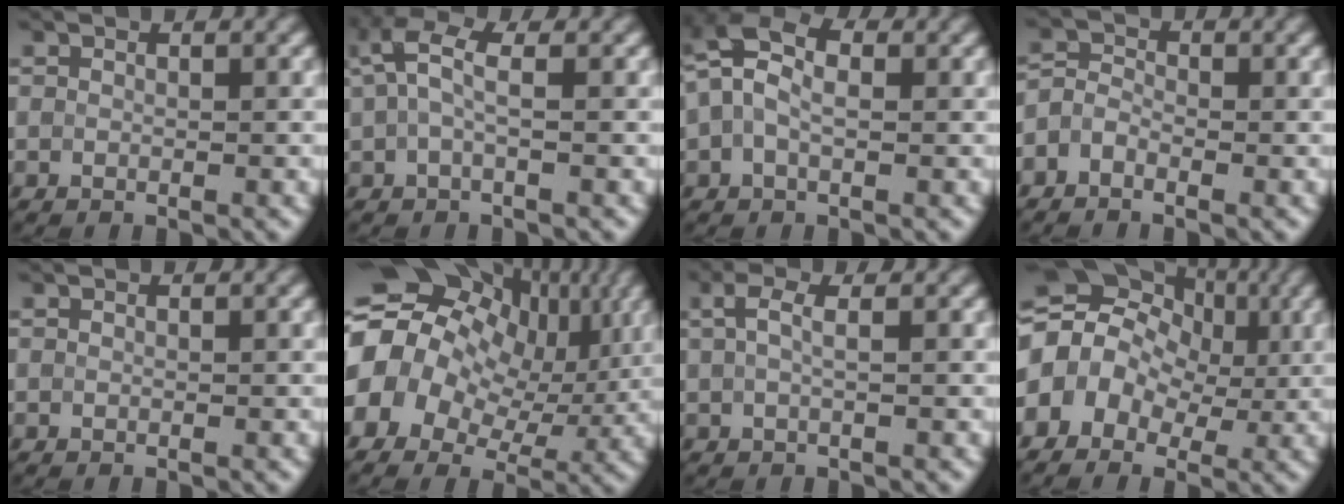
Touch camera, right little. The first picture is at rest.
{"total": 3.0, "force": [0.7, 1.1, 2.6], "torque": [-0.062, 0.010, 0.009]}
{"total": 6.0, "force": [1.0, 3.5, 4.7], "torque": [-0.102, 0.017, 0.007]}
{"total": 1.9, "force": [-1.0, 1.2, 1.1], "torque": [-0.022, 0.005, -0.031]}
{"total": 0.0}
{"total": 19.1, "force": [2.7, 14.9, 11.7], "torque": [-0.218, 0.027, 0.022]}
{"total": 2.0, "force": [0.7, 0.7, 1.8], "torque": [-0.038, 0.004, 0.008]}
{"total": 9.1, "force": [0.4, 7.1, 5.6], "torque": [-0.086, 0.027, -0.013]}